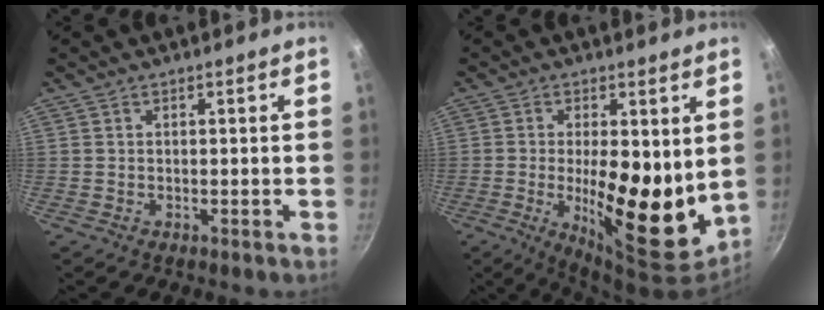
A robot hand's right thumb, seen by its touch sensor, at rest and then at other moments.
{"total": 16.3, "force": [0.3, 6.1, 15.1], "torque": [-0.202, -0.035, 0.009]}